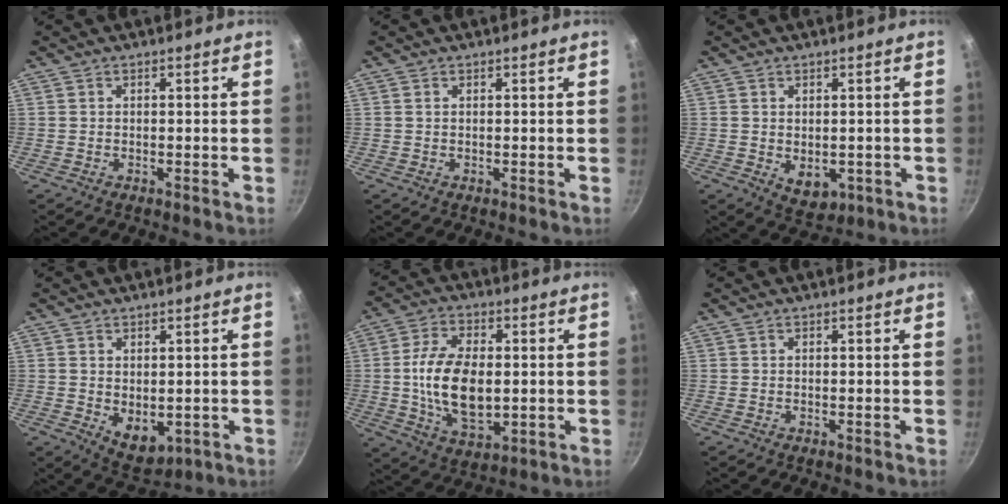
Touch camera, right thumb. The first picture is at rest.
{"total": 0.0}
{"total": 5.4, "force": [-0.7, 3.8, 3.7], "torque": [-0.041, -0.005, 0.004]}
{"total": 6.3, "force": [0.0, 4.3, 4.6], "torque": [-0.050, -0.014, 0.017]}
{"total": 14.3, "force": [-0.2, 8.2, 11.8], "torque": [-0.207, 0.002, -0.001]}
{"total": 0.0}